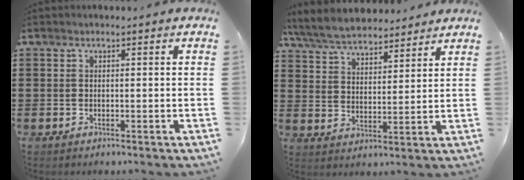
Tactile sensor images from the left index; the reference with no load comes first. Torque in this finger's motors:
{"motor_torque": [2.14, 0.00, 0.71, 0.18]}